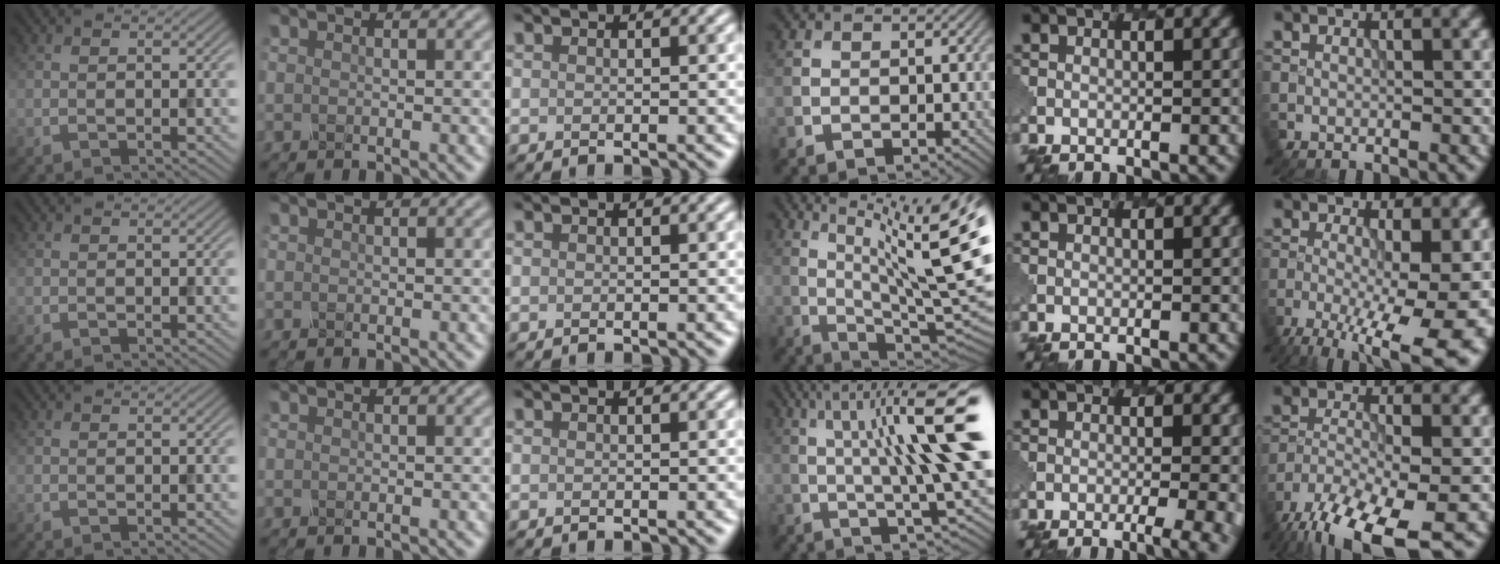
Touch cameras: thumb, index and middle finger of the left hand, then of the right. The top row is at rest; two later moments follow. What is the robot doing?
{"motion": "pour", "object": "mug"}